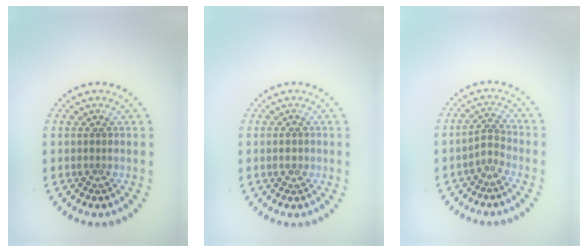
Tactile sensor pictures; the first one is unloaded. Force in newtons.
{"total": 0.9, "press": 0.8, "slide": 0.3}
{"total": 1.6, "press": 1.1, "slide": 1.2}